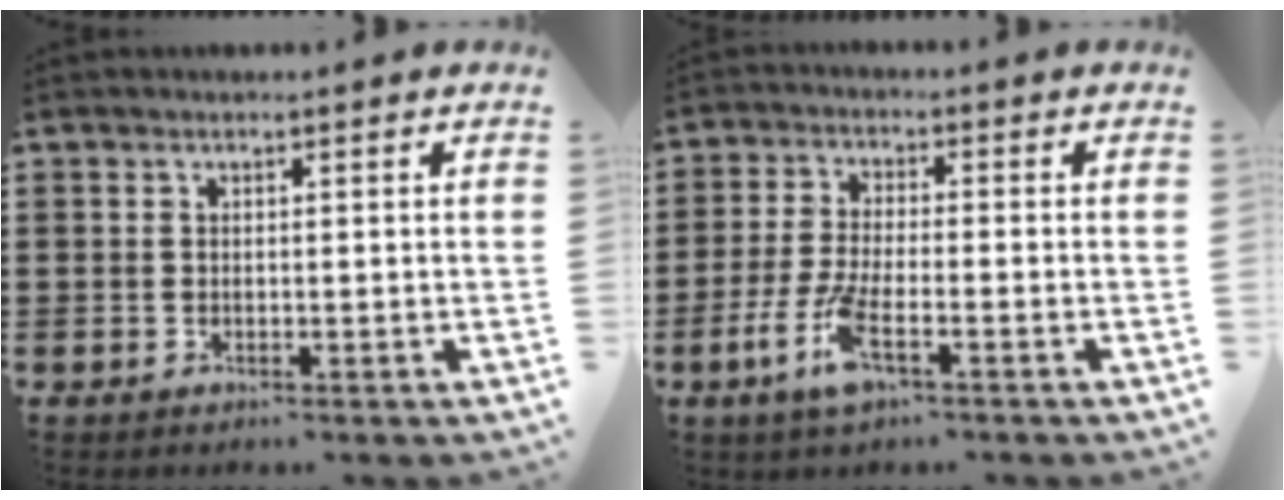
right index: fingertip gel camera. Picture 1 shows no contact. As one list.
[{"total": 6.5, "force": [-3.2, 1.4, 5.4], "torque": [-0.130, -0.019, -0.062]}]